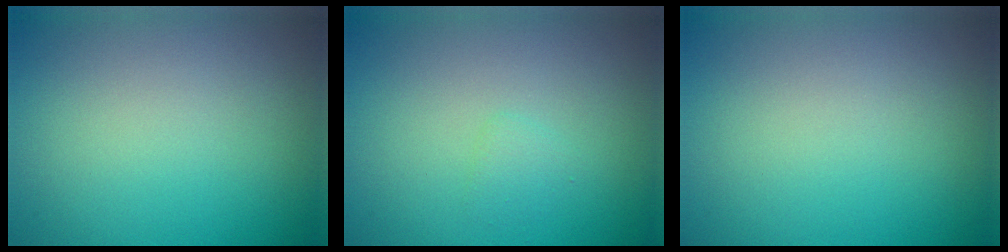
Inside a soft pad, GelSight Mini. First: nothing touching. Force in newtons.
{"total": 0.8, "press": 0.8, "slide": 0.0}
{"total": 0.0}